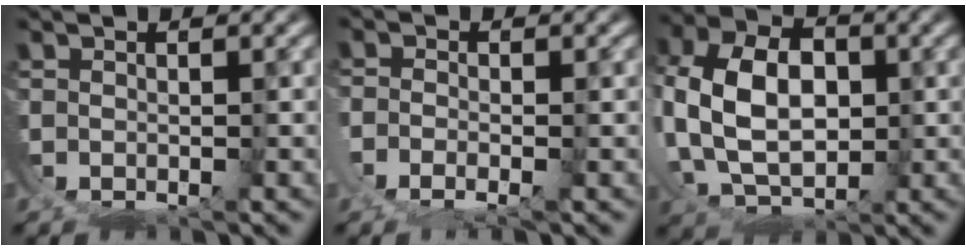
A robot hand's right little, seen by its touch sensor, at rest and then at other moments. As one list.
[{"total": 1.1, "force": [-0.4, -0.8, 0.6], "torque": [-0.008, -0.004, -0.004]}, {"total": 7.7, "force": [1.9, 6.0, 4.5], "torque": [-0.120, -0.019, 0.042]}]